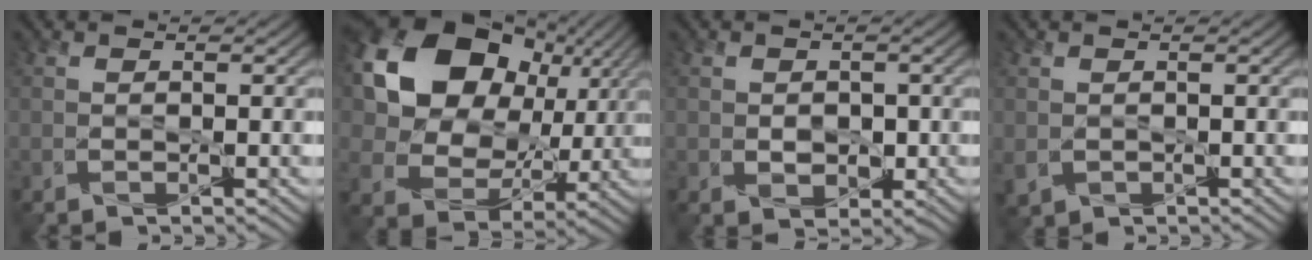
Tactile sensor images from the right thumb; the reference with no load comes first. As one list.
[{"total": 17.3, "force": [5.3, 13.1, 10.1], "torque": [-0.216, 0.024, 0.097]}, {"total": 2.4, "force": [-0.1, 2.1, 1.3], "torque": [-0.028, -0.007, -0.004]}, {"total": 1.5, "force": [0.0, 1.5, 0.3], "torque": [-0.018, -0.013, 0.002]}]